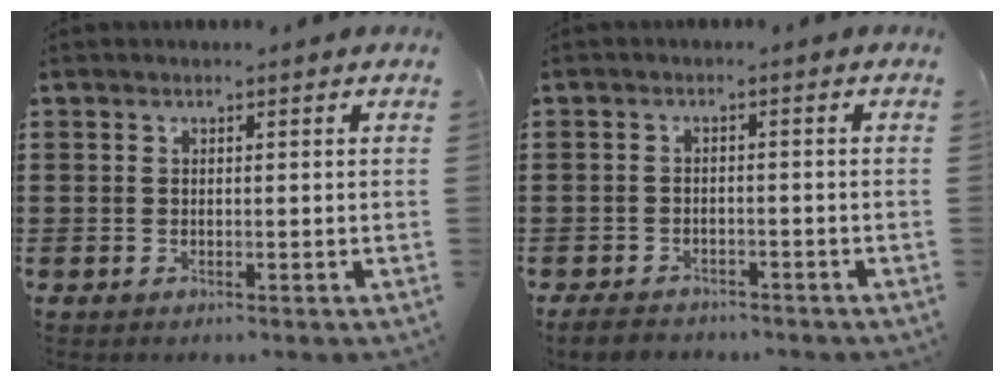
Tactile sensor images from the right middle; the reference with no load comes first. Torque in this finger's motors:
{"motor_torque": [0.58, 0.15, 0.27, 0.08]}